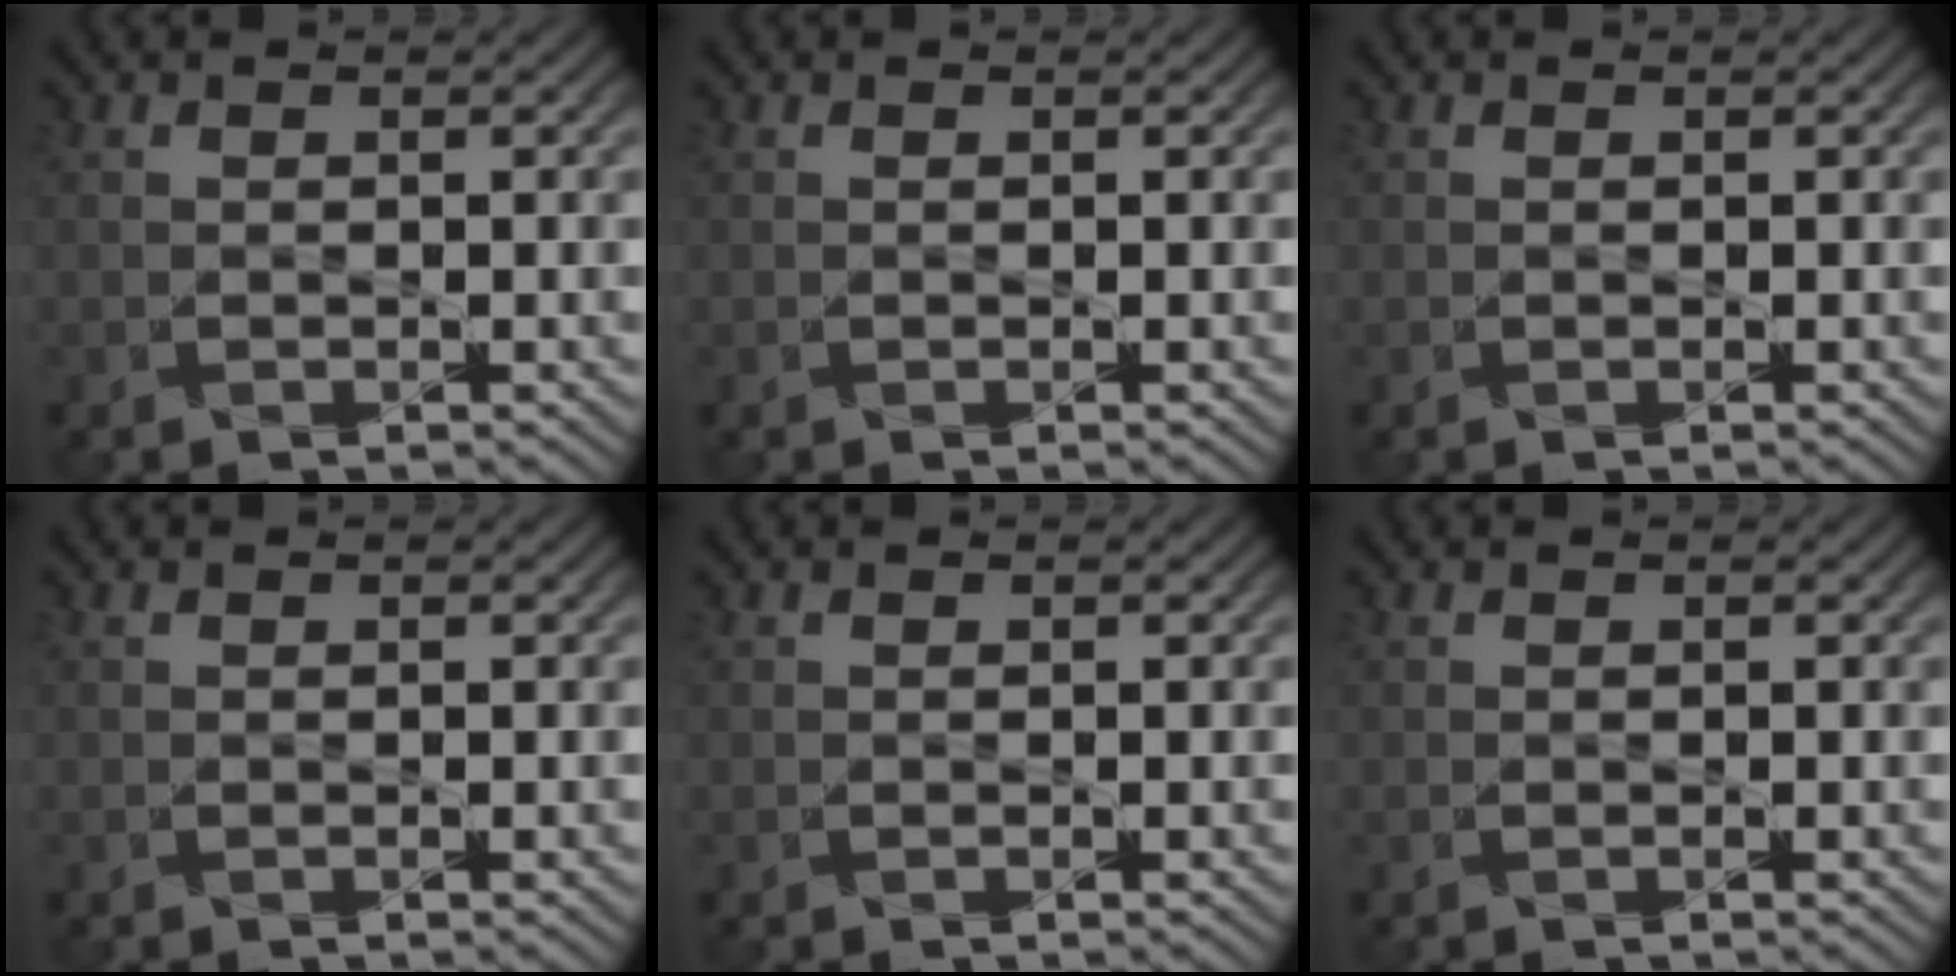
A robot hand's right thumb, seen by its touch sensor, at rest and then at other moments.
{"total": 0.0}
{"total": 0.0}
{"total": 0.0}
{"total": 0.0}
{"total": 0.0}